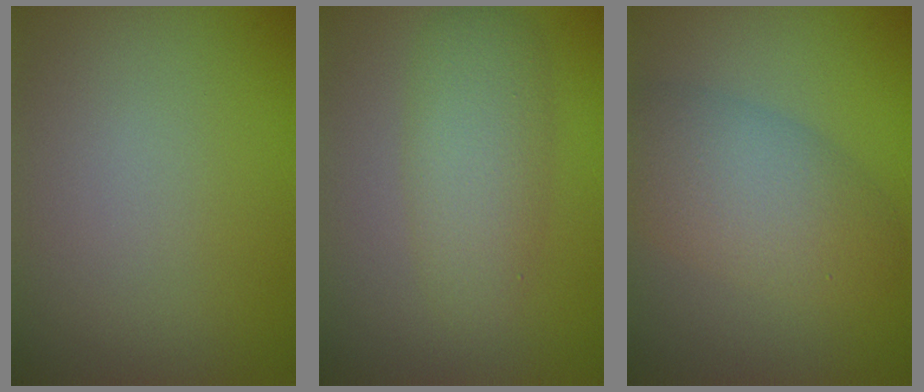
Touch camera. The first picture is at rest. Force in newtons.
{"total": 4.1, "press": 4.1, "slide": 0.1}
{"total": 5.5, "press": 5.5, "slide": 0.2}